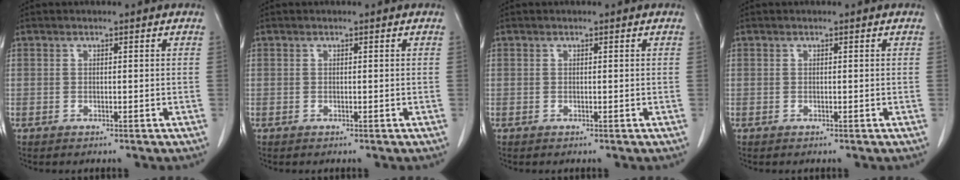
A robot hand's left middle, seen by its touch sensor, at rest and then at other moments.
{"total": 0.0}
{"total": 0.0}
{"total": 0.0}